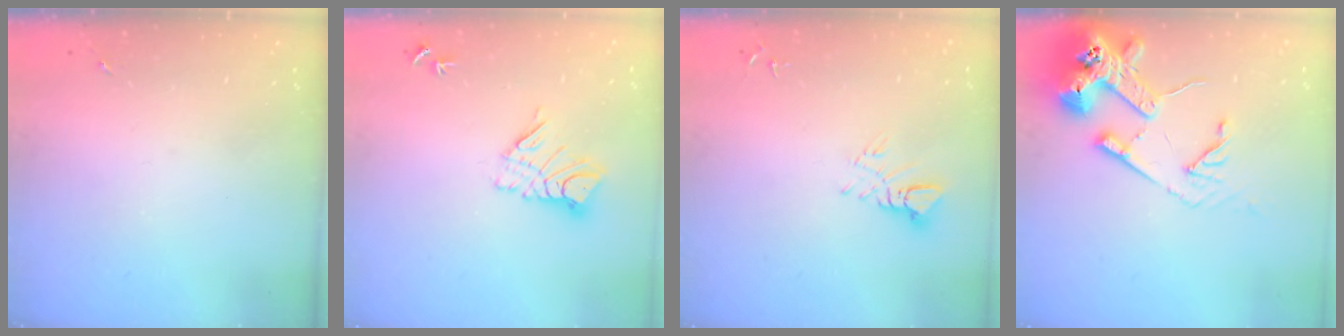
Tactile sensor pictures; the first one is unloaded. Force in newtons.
{"total": 9.8, "press": 9.8, "slide": 0.9}
{"total": 5.6, "press": 5.6, "slide": 0.6}
{"total": 16.6, "press": 16.5, "slide": 2.0}